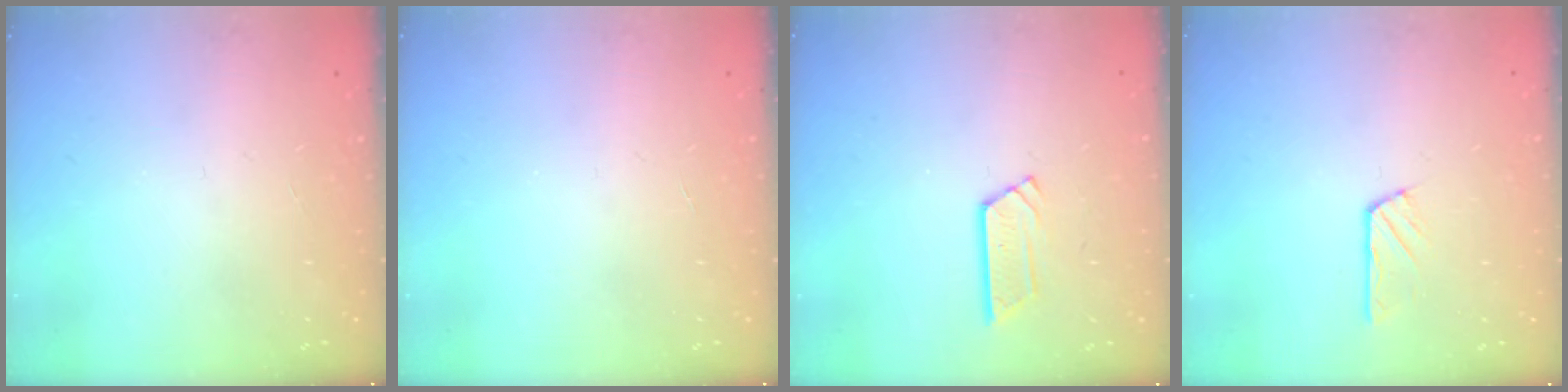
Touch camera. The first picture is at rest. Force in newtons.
{"total": 0.0}
{"total": 4.7, "press": 4.7, "slide": 0.4}
{"total": 2.9, "press": 2.8, "slide": 0.4}